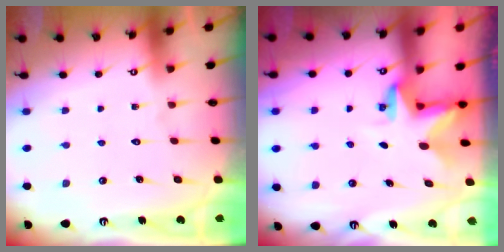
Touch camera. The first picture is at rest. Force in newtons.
{"total": 2.8, "press": 2.8, "slide": 0.3}